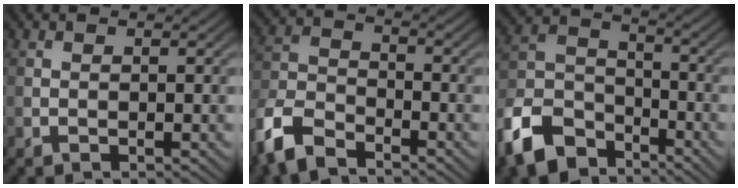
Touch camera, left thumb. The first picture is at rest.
{"total": 8.5, "force": [-6.3, 3.5, 4.4], "torque": [-0.099, -0.012, -0.145]}
{"total": 11.9, "force": [-8.1, 6.5, 5.8], "torque": [-0.136, -0.014, -0.176]}